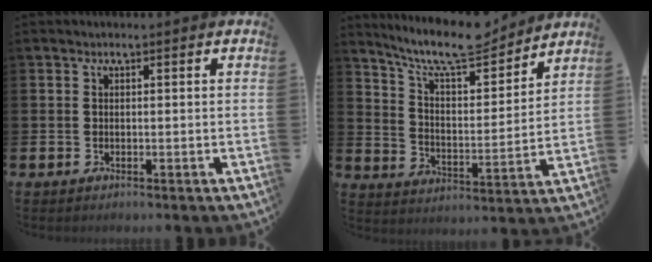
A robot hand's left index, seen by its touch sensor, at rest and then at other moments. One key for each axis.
{"total": 10.6, "fx": 9.5, "fy": 2.0, "fz": 4.1, "tx": -0.101, "ty": -0.062, "tz": 0.166}